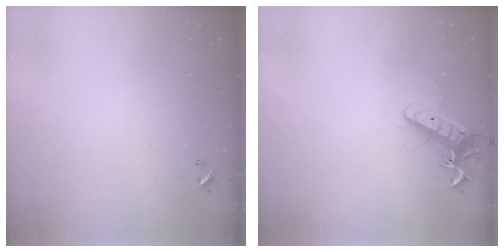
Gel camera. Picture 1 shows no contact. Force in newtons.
{"total": 12.5, "press": 12.4, "slide": 1.0}